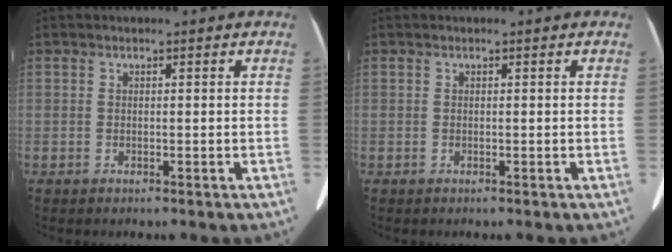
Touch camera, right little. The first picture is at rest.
{"total": 0.0}